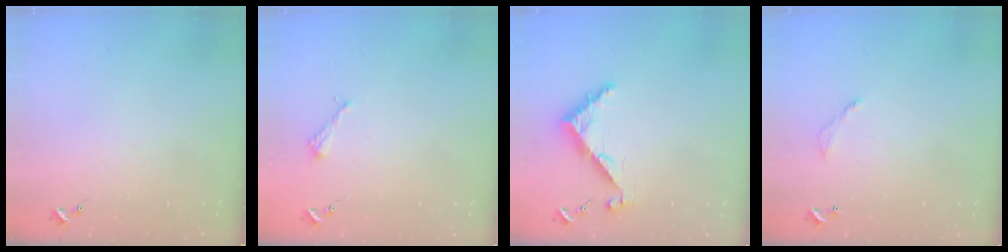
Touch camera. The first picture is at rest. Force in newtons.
{"total": 2.6, "press": 2.6, "slide": 0.3}
{"total": 6.3, "press": 6.3, "slide": 0.5}
{"total": 3.8, "press": 3.8, "slide": 0.2}